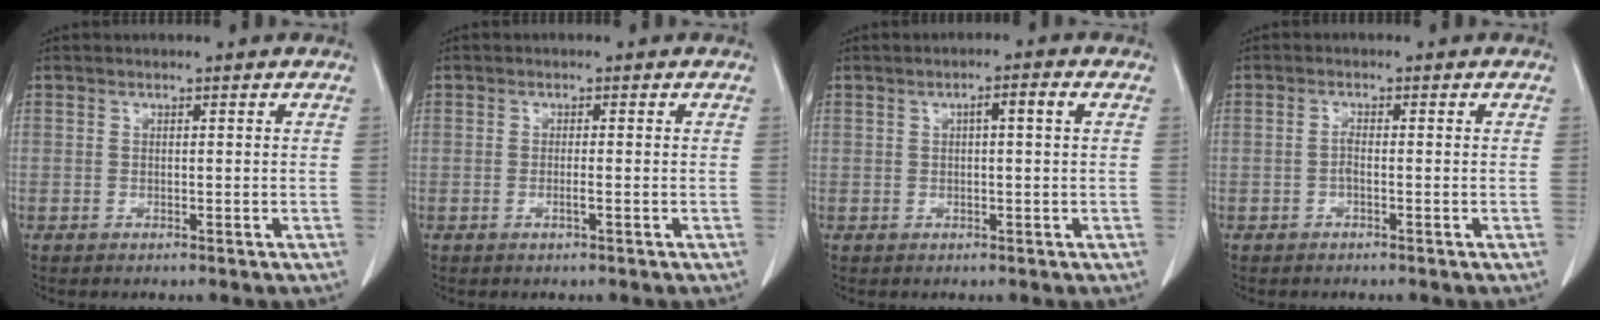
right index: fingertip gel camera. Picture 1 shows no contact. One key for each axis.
{"total": 1.5, "fx": -0.5, "fy": 0.2, "fz": 1.4, "tx": -0.027, "ty": 0.000, "tz": -0.009}
{"total": 3.1, "fx": 0.8, "fy": 0.5, "fz": 3.0, "tx": -0.054, "ty": 0.013, "tz": 0.014}
{"total": 1.5, "fx": -0.5, "fy": 0.6, "fz": 1.3, "tx": -0.025, "ty": 0.005, "tz": -0.010}